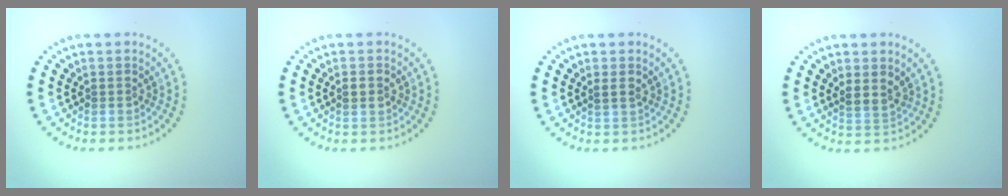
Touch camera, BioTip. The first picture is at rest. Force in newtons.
{"total": 1.6, "press": 1.6, "slide": 0.1}
{"total": 0.7, "press": 0.5, "slide": 0.5}
{"total": 1.8, "press": 1.6, "slide": 0.9}